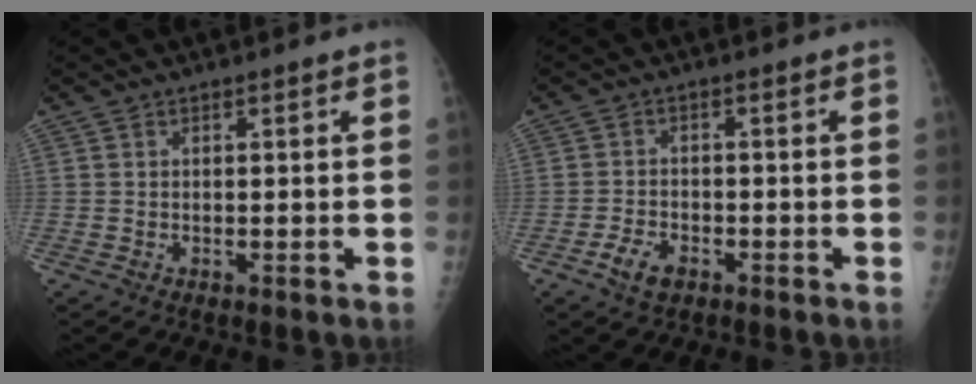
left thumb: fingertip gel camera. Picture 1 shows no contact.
{"total": 4.1, "force": [-2.3, 2.4, 2.4], "torque": [-0.044, 0.010, -0.040]}